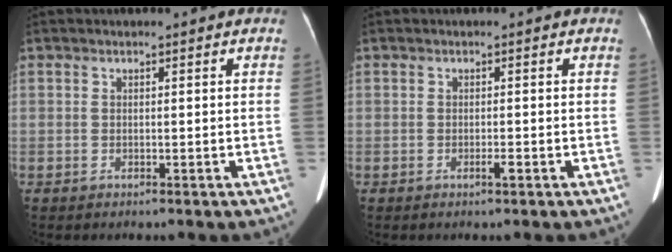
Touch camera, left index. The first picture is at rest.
{"total": 0.9, "force": [-0.5, 0.0, 0.7], "torque": [-0.013, 0.000, -0.010]}